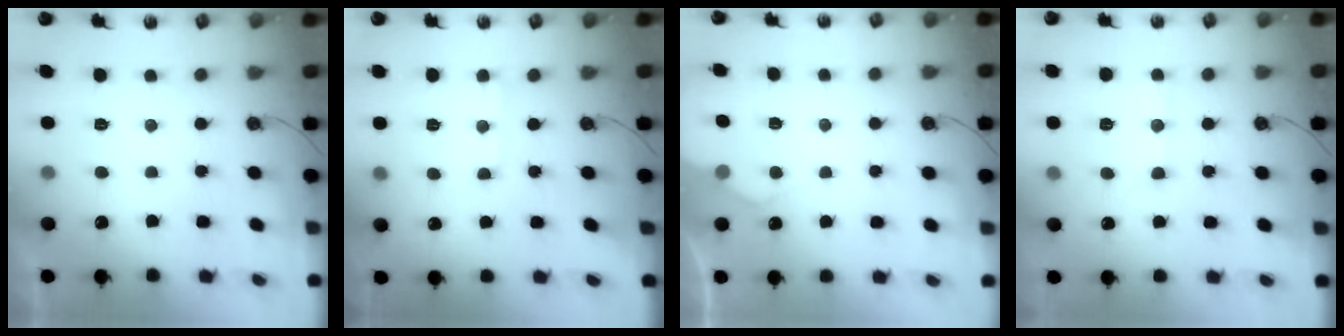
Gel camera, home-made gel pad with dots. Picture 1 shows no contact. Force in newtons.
{"total": 5.2, "press": 5.1, "slide": 0.7}
{"total": 4.1, "press": 4.0, "slide": 0.5}
{"total": 10.0, "press": 10.0, "slide": 0.6}